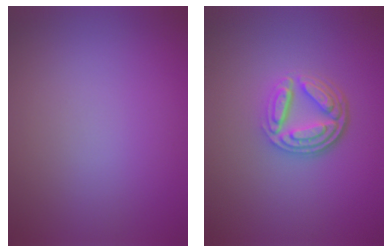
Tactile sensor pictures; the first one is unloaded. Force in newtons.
{"total": 4.8, "press": 3.5, "slide": 3.3}